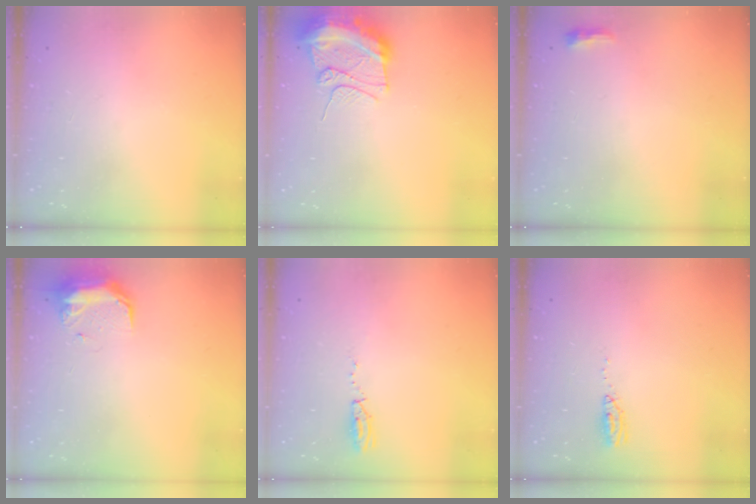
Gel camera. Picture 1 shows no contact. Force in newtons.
{"total": 12.4, "press": 12.3, "slide": 1.6}
{"total": 3.6, "press": 3.4, "slide": 1.0}
{"total": 9.3, "press": 9.1, "slide": 1.9}
{"total": 3.5, "press": 2.8, "slide": 2.1}
{"total": 9.3, "press": 5.1, "slide": 7.7}